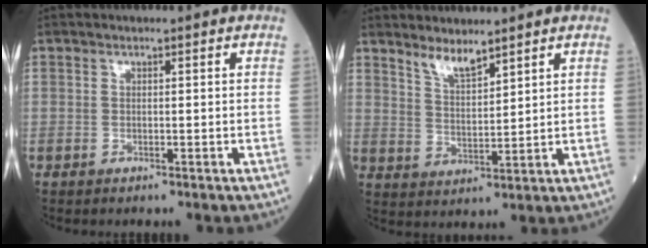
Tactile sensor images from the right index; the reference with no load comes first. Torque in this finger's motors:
{"motor_torque": [-0.14, 0.28, 0.02, 0.01]}